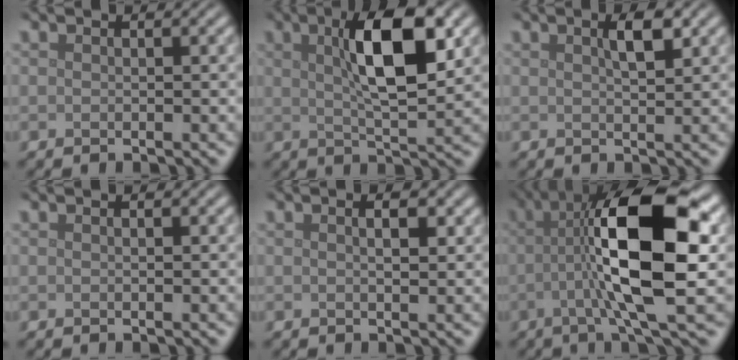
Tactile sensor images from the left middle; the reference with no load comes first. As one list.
[{"total": 8.1, "force": [2.3, 2.4, 7.4], "torque": [-0.120, 0.010, 0.037]}, {"total": 2.2, "force": [1.1, 0.5, 1.9], "torque": [-0.030, 0.007, 0.017]}, {"total": 0.0}, {"total": 1.5, "force": [0.5, 0.4, 1.3], "torque": [-0.018, 0.000, 0.009]}, {"total": 11.7, "force": [0.4, 3.1, 11.3], "torque": [-0.196, 0.012, 0.005]}]